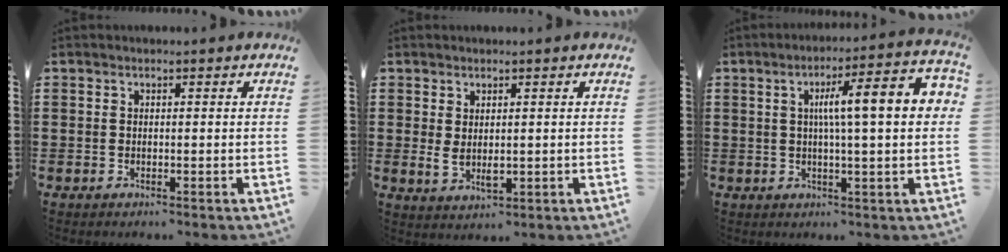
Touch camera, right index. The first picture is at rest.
{"total": 2.8, "force": [0.3, 1.3, 2.4], "torque": [-0.055, -0.003, 0.004]}
{"total": 10.5, "force": [1.8, 1.4, 10.3], "torque": [-0.175, 0.002, 0.021]}